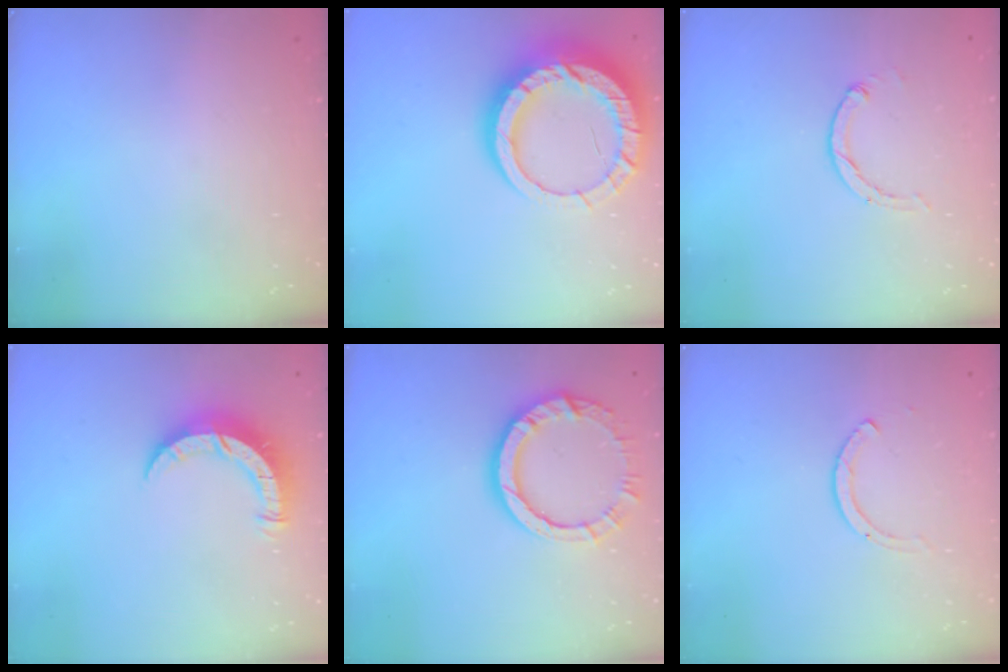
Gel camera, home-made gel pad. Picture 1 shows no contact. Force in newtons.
{"total": 18.7, "press": 18.6, "slide": 1.5}
{"total": 0.8, "press": 0.8, "slide": 0.2}
{"total": 8.2, "press": 8.2, "slide": 1.0}
{"total": 10.6, "press": 10.5, "slide": 1.1}
{"total": 2.0, "press": 1.9, "slide": 0.3}